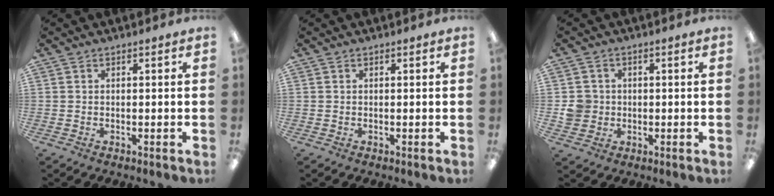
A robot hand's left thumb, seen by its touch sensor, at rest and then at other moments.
{"total": 0.0}
{"total": 4.9, "force": [-0.1, 4.8, 1.2], "torque": [-0.013, 0.007, 0.000]}